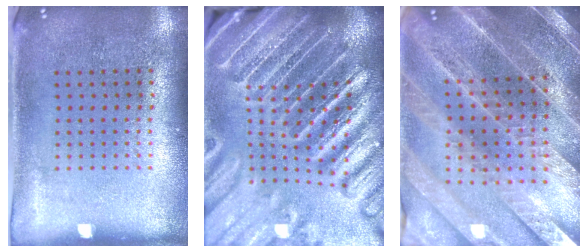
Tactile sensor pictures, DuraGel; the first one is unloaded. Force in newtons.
{"total": 5.2, "press": 4.6, "slide": 2.6}
{"total": 4.0, "press": 3.7, "slide": 1.4}